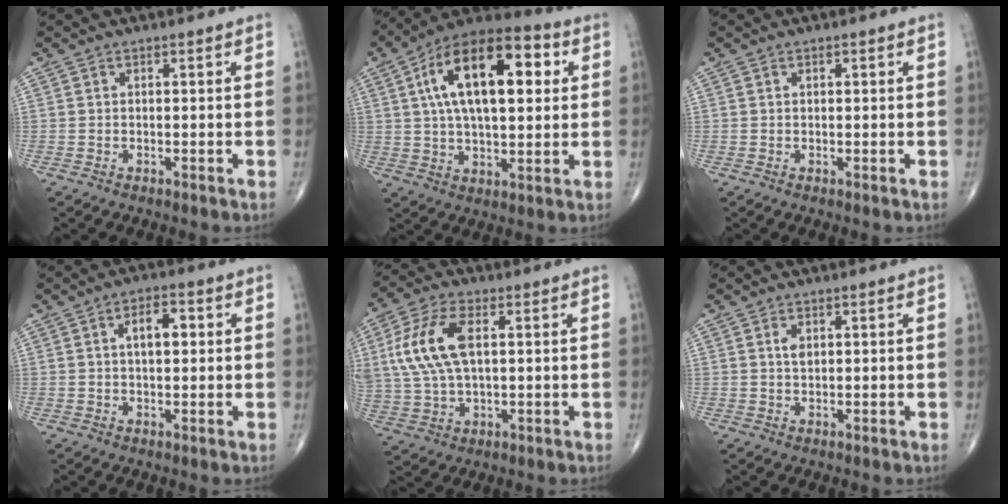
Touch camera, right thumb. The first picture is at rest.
{"total": 21.1, "force": [5.3, 10.0, 17.9], "torque": [-0.274, 0.017, 0.075]}
{"total": 0.5, "force": [0.2, 0.3, 0.4], "torque": [-0.007, -0.001, 0.004]}
{"total": 5.4, "force": [1.1, 2.7, 4.5], "torque": [-0.059, 0.008, 0.012]}
{"total": 13.7, "force": [2.9, 7.1, 11.4], "torque": [-0.248, 0.008, 0.059]}
{"total": 2.0, "force": [0.6, 1.1, 1.5], "torque": [-0.025, -0.002, 0.012]}